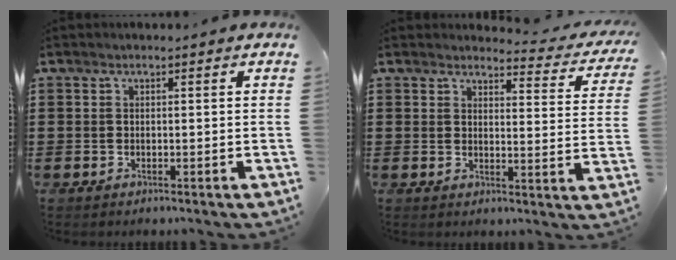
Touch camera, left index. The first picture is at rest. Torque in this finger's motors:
{"motor_torque": [-0.35, -0.29, -1.05, -0.21]}